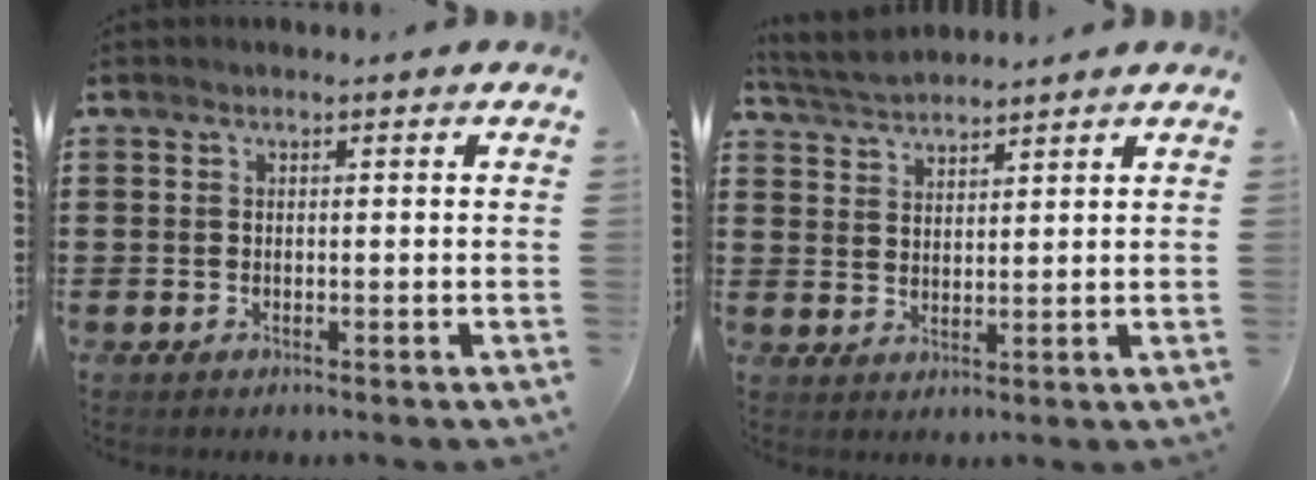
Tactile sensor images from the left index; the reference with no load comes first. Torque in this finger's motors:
{"motor_torque": [0.12, 0.24, 0.21, 0.08]}